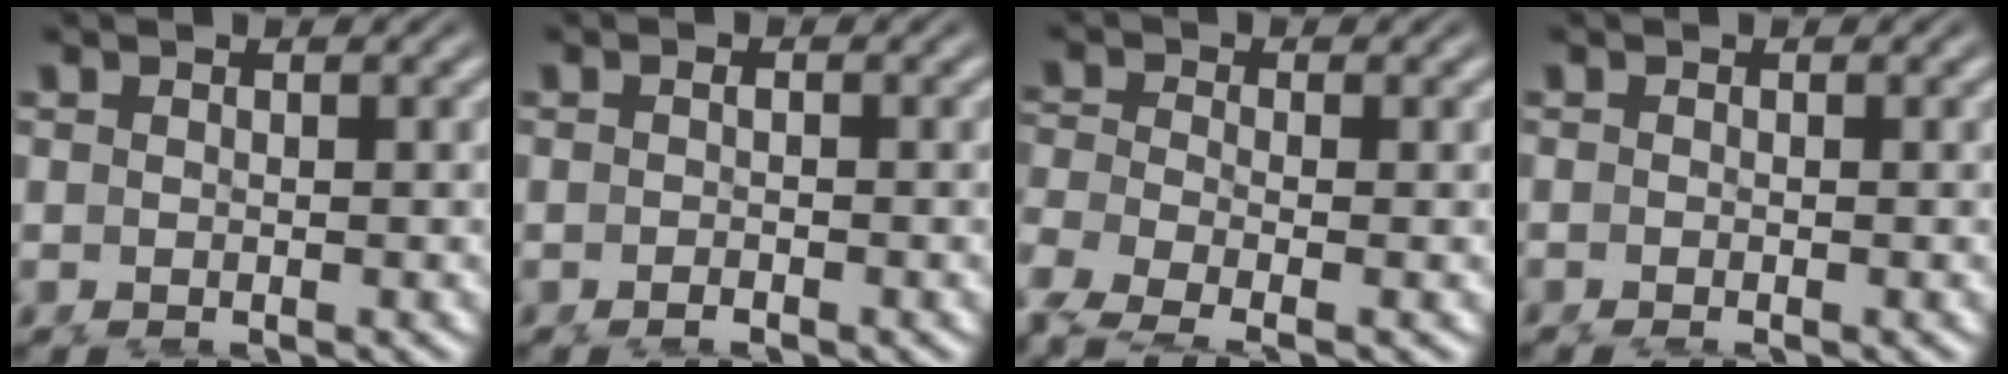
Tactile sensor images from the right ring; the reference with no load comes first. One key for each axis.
{"total": 0.9, "fx": -0.8, "fy": -0.3, "fz": 0.4, "tx": -0.005, "ty": -0.004, "tz": -0.011}
{"total": 5.8, "fx": -3.4, "fy": 3.3, "fz": 3.5, "tx": -0.091, "ty": -0.039, "tz": -0.039}
{"total": 0.6, "fx": -0.5, "fy": -0.1, "fz": 0.2, "tx": -0.004, "ty": -0.003, "tz": -0.008}